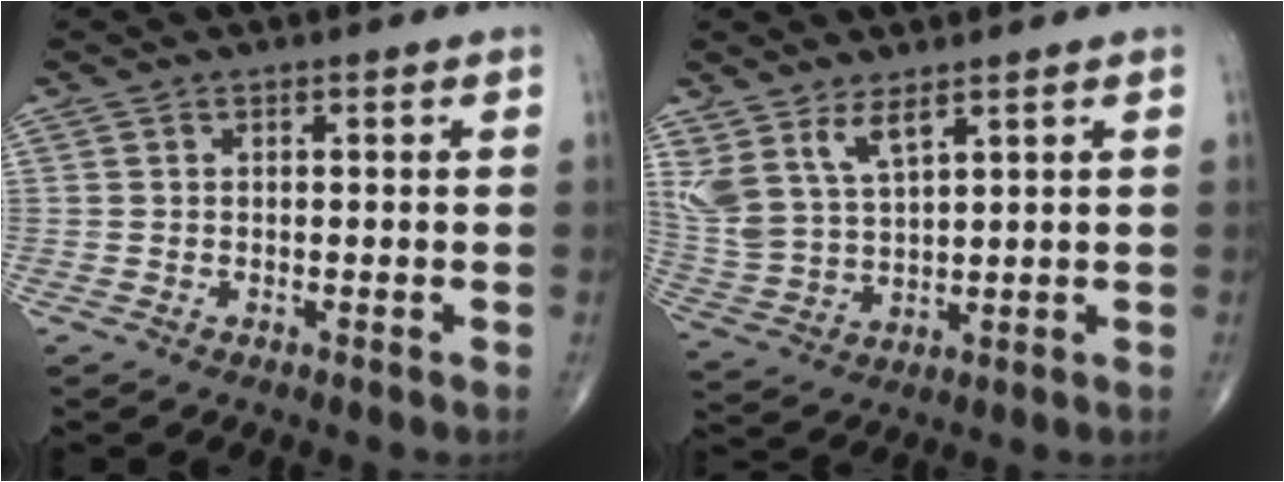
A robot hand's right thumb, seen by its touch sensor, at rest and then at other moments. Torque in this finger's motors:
{"motor_torque": [-0.12, 0.37, 0.71, 0.78, 0.10]}